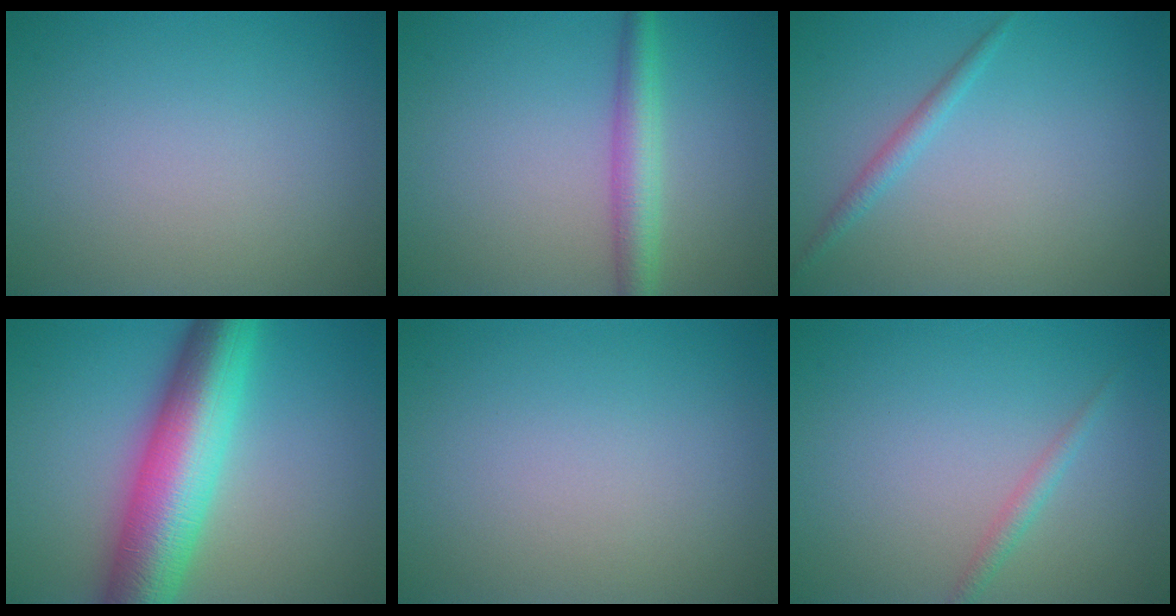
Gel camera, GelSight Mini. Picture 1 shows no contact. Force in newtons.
{"total": 3.5, "press": 3.5, "slide": 0.1}
{"total": 1.3, "press": 1.3, "slide": 0.0}
{"total": 10.8, "press": 10.8, "slide": 0.2}
{"total": 0.0}
{"total": 1.2, "press": 1.2, "slide": 0.0}